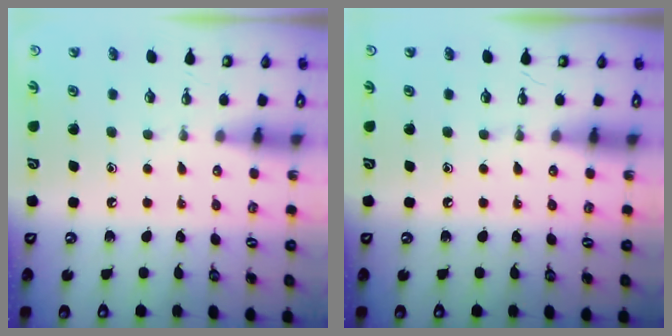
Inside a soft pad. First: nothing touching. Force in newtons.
{"total": 0.0}